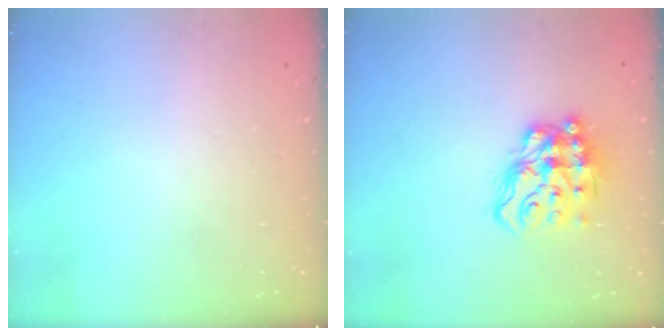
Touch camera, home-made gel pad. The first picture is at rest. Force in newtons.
{"total": 14.1, "press": 14.1, "slide": 1.2}